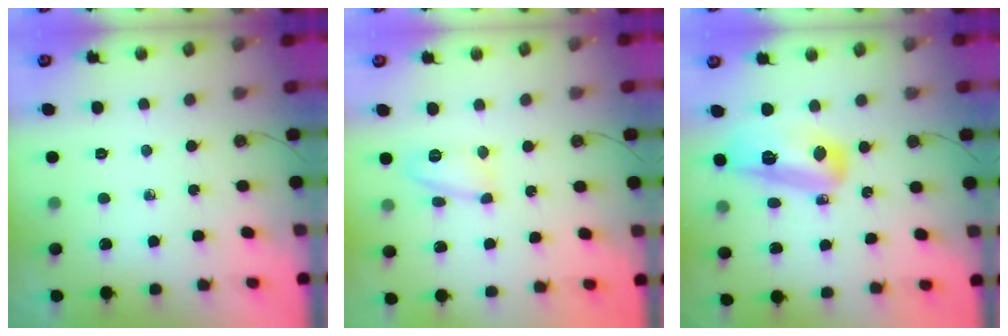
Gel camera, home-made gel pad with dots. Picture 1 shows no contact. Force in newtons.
{"total": 9.5, "press": 9.4, "slide": 0.8}
{"total": 13.7, "press": 13.6, "slide": 1.5}